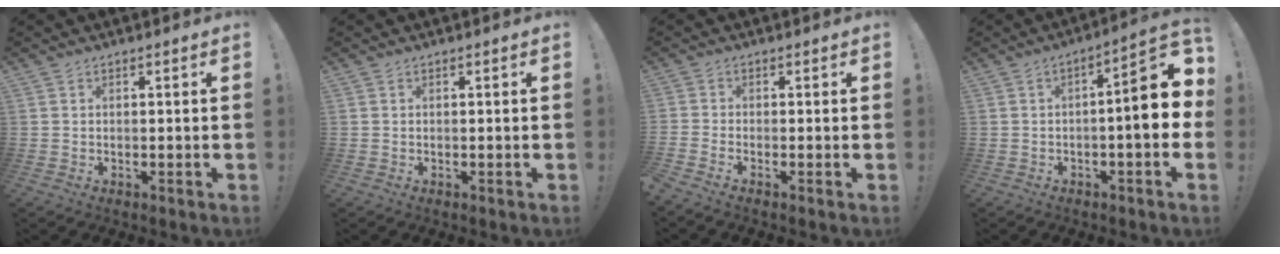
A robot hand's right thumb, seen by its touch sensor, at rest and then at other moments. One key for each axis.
{"total": 0.0}
{"total": 1.5, "fx": -0.7, "fy": -0.6, "fz": 1.2, "tx": -0.021, "ty": -0.011, "tz": -0.012}
{"total": 11.8, "fx": -0.1, "fy": 2.2, "fz": 11.6, "tx": -0.159, "ty": -0.007, "tz": -0.009}